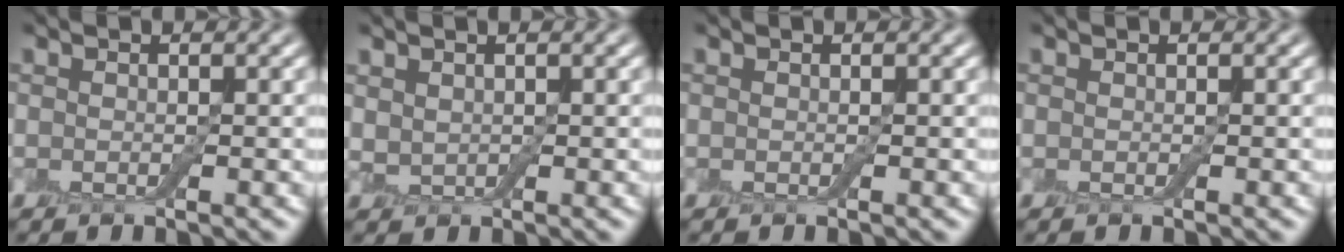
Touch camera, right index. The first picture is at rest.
{"total": 1.3, "force": [0.7, 0.8, 0.6], "torque": [-0.014, 0.000, 0.019]}
{"total": 0.0}
{"total": 0.0}